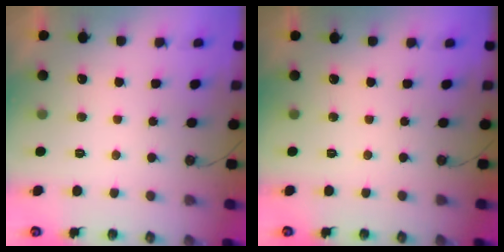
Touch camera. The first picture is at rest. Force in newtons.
{"total": 0.0}